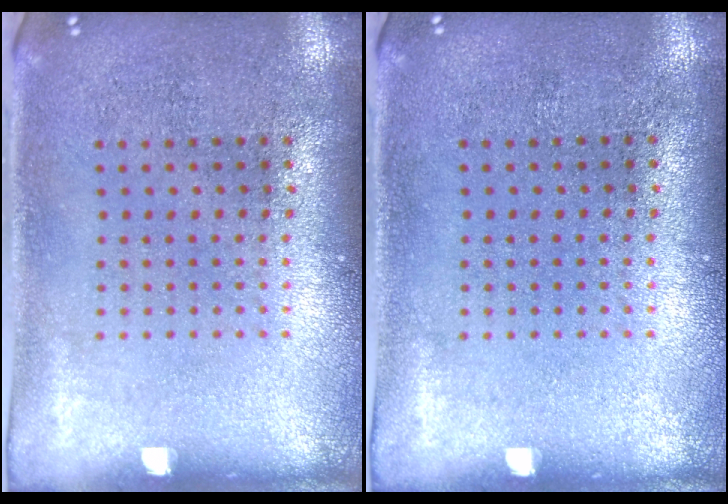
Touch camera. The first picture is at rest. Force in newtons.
{"total": 0.0}